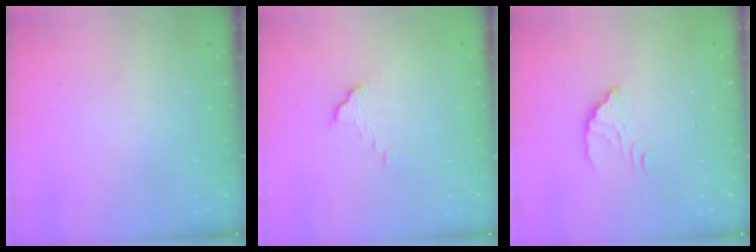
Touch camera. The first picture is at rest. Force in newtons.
{"total": 6.2, "press": 6.1, "slide": 0.5}
{"total": 2.7, "press": 2.7, "slide": 0.2}